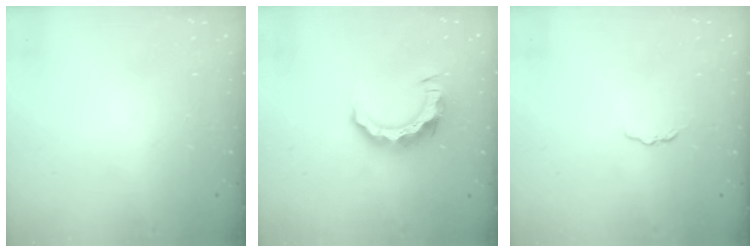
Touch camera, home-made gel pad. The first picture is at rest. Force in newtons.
{"total": 9.5, "press": 9.5, "slide": 0.8}
{"total": 3.8, "press": 3.8, "slide": 0.5}